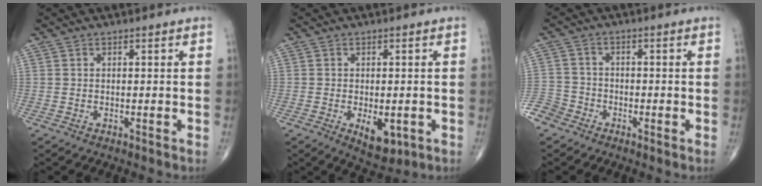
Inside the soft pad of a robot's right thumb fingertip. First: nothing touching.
{"total": 5.9, "force": [-1.8, 3.1, 4.7], "torque": [-0.059, -0.005, -0.016]}
{"total": 5.3, "force": [-3.6, 3.8, 0.9], "torque": [-0.007, 0.015, -0.080]}